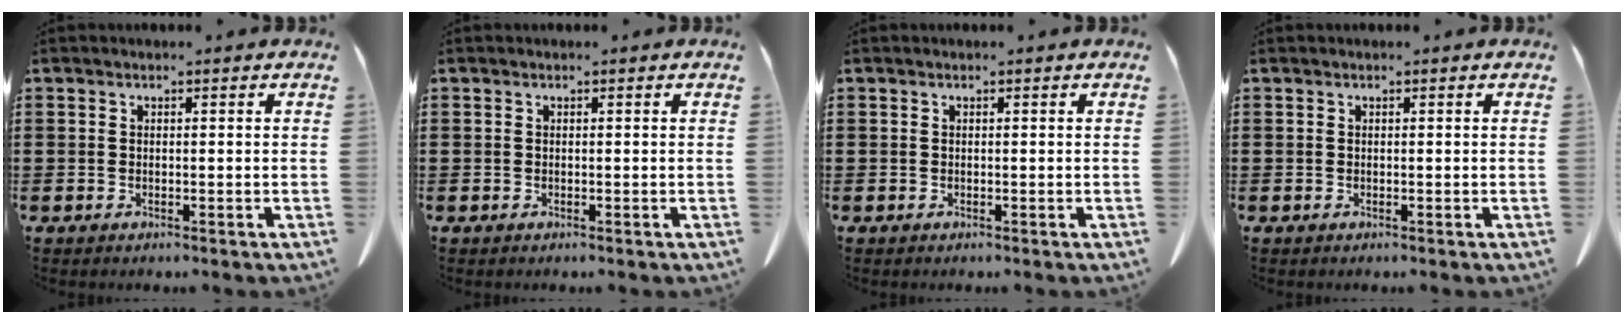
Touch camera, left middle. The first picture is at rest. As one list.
[{"total": 0.0}, {"total": 0.0}, {"total": 0.0}]